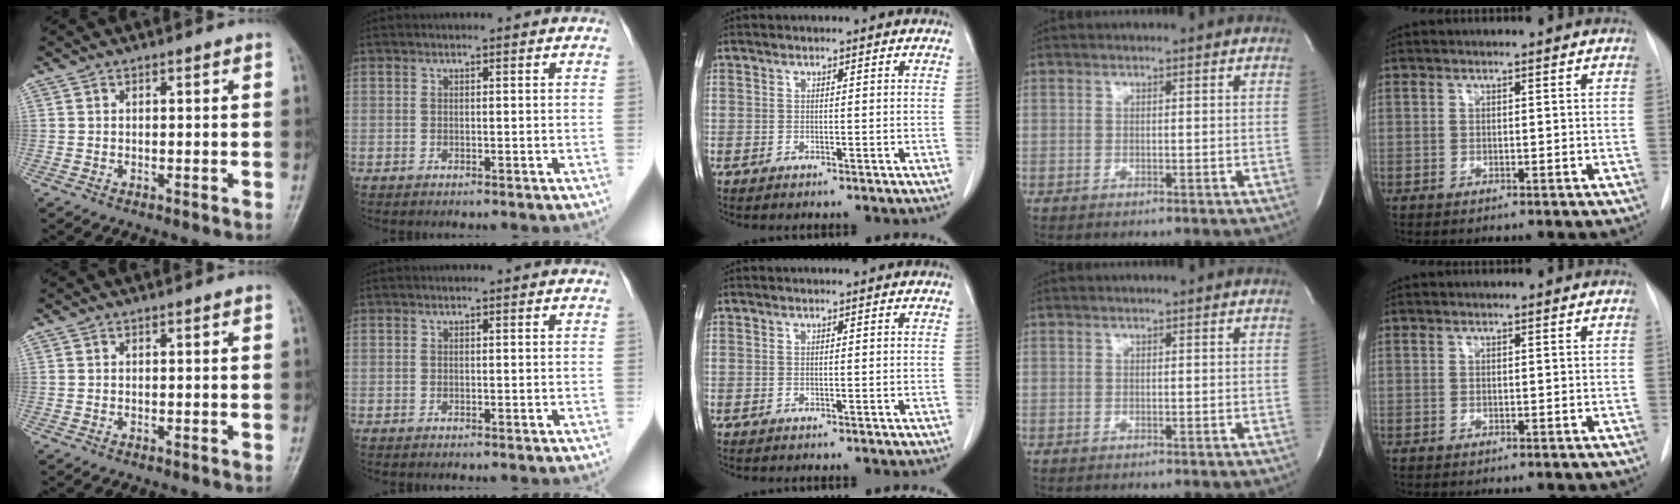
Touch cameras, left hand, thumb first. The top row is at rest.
{}